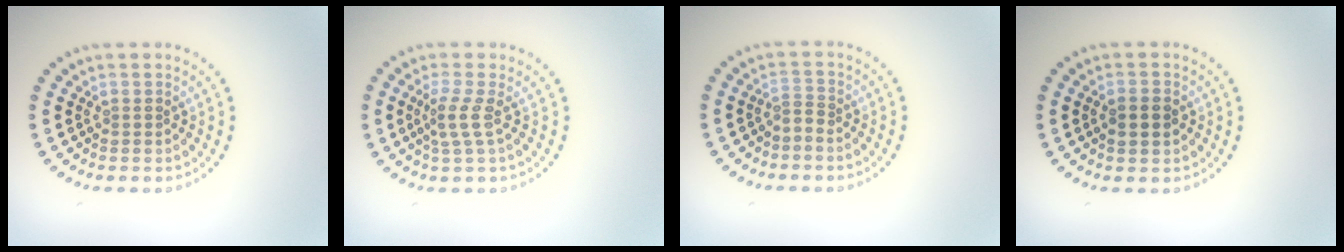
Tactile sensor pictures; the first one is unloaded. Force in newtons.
{"total": 2.2, "press": 1.5, "slide": 1.6}
{"total": 1.0, "press": 0.4, "slide": 0.9}
{"total": 2.1, "press": 2.1, "slide": 0.1}